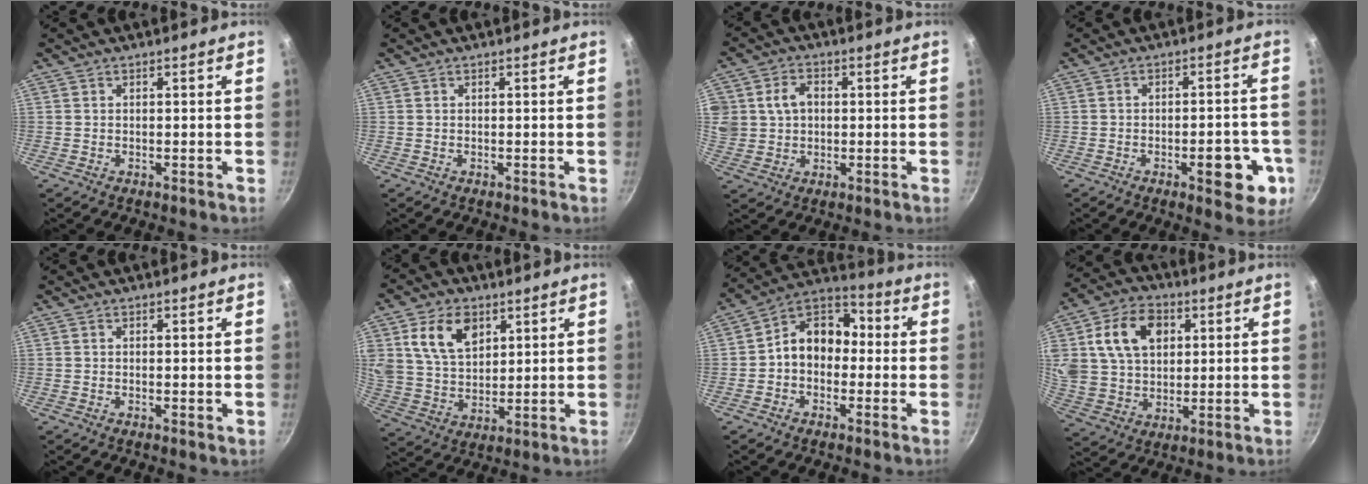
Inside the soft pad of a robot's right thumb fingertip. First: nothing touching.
{"total": 0.0}
{"total": 9.6, "force": [1.5, 8.0, 5.0], "torque": [-0.088, 0.014, 0.030]}
{"total": 10.0, "force": [-3.6, 4.3, 8.2], "torque": [-0.077, 0.022, -0.042]}
{"total": 0.6, "force": [0.0, 0.2, 0.6], "torque": [-0.009, -0.001, -0.002]}
{"total": 12.2, "force": [5.0, 8.3, 7.5], "torque": [-0.118, -0.018, 0.098]}
{"total": 11.4, "force": [-0.7, 8.8, 7.2], "torque": [-0.072, 0.046, -0.038]}
{"total": 16.3, "force": [4.7, 12.0, 10.0], "torque": [-0.165, 0.004, 0.085]}